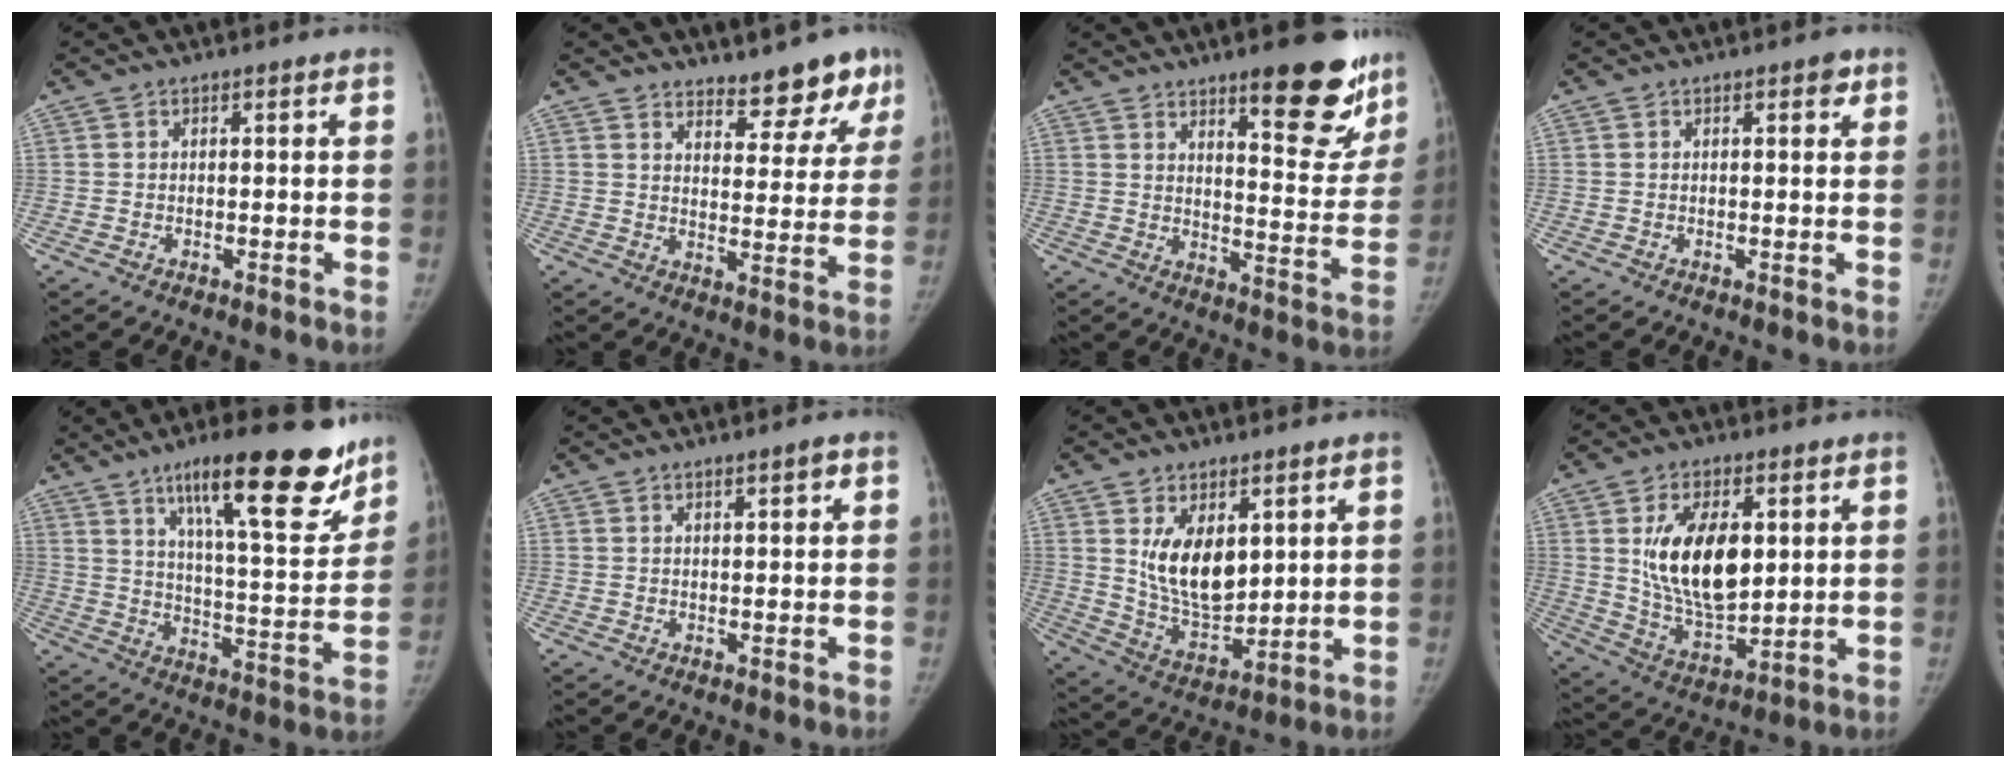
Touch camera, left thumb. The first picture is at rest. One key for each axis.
{"total": 9.7, "fx": 8.2, "fy": 3.6, "fz": 3.8, "tx": -0.009, "ty": -0.059, "tz": 0.106}
{"total": 16.4, "fx": 11.0, "fy": 4.8, "fz": 11.2, "tx": -0.091, "ty": -0.081, "tz": 0.154}
{"total": 1.6, "fx": 0.8, "fy": 0.8, "fz": 1.1, "tx": -0.006, "ty": -0.001, "tz": 0.008}
{"total": 23.4, "fx": 14.9, "fy": 6.0, "fz": 17.0, "tx": -0.209, "ty": -0.068, "tz": 0.228}
{"total": 1.5, "fx": 0.9, "fy": 0.2, "fz": 1.2, "tx": -0.017, "ty": -0.004, "tz": 0.014}
{"total": 12.0, "fx": 4.0, "fy": 6.8, "fz": 9.1, "tx": -0.124, "ty": -0.035, "tz": 0.091}
{"total": 16.4, "fx": 3.7, "fy": 9.1, "fz": 13.2, "tx": -0.201, "ty": -0.027, "tz": 0.079}